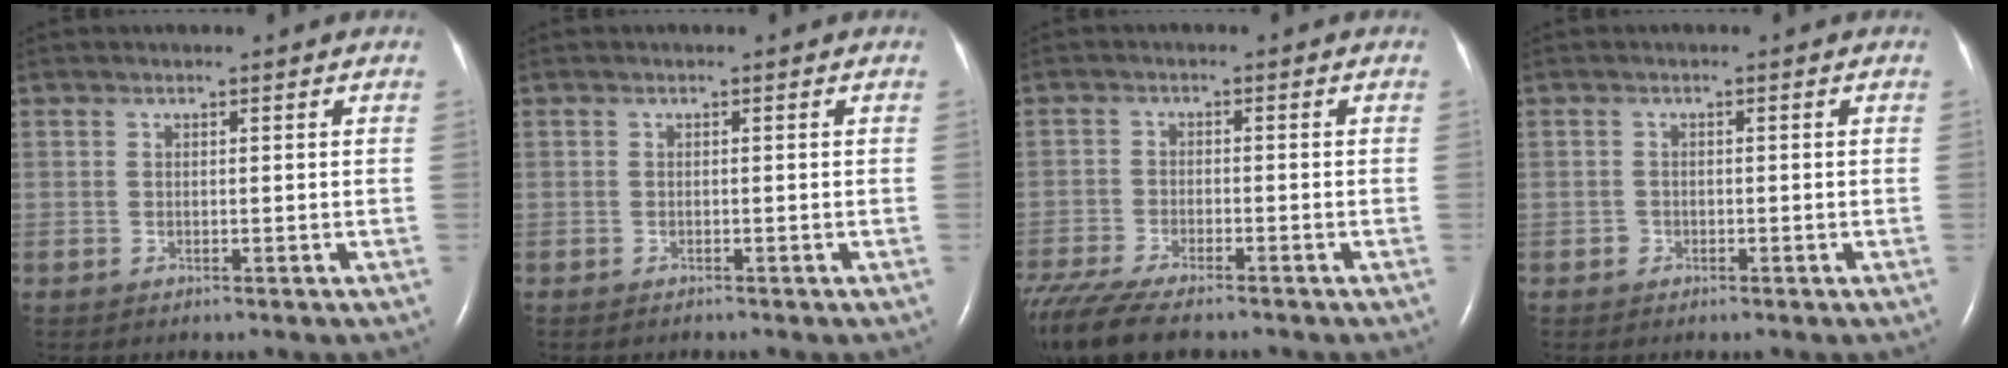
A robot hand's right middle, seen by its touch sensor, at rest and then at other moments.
{"total": 0.5, "force": [-0.5, 0.1, 0.1], "torque": [-0.007, -0.001, -0.008]}
{"total": 11.3, "force": [-9.3, 2.2, 6.1], "torque": [-0.107, -0.022, -0.153]}
{"total": 0.9, "force": [-0.5, 0.7, 0.0], "torque": [-0.003, 0.004, -0.012]}